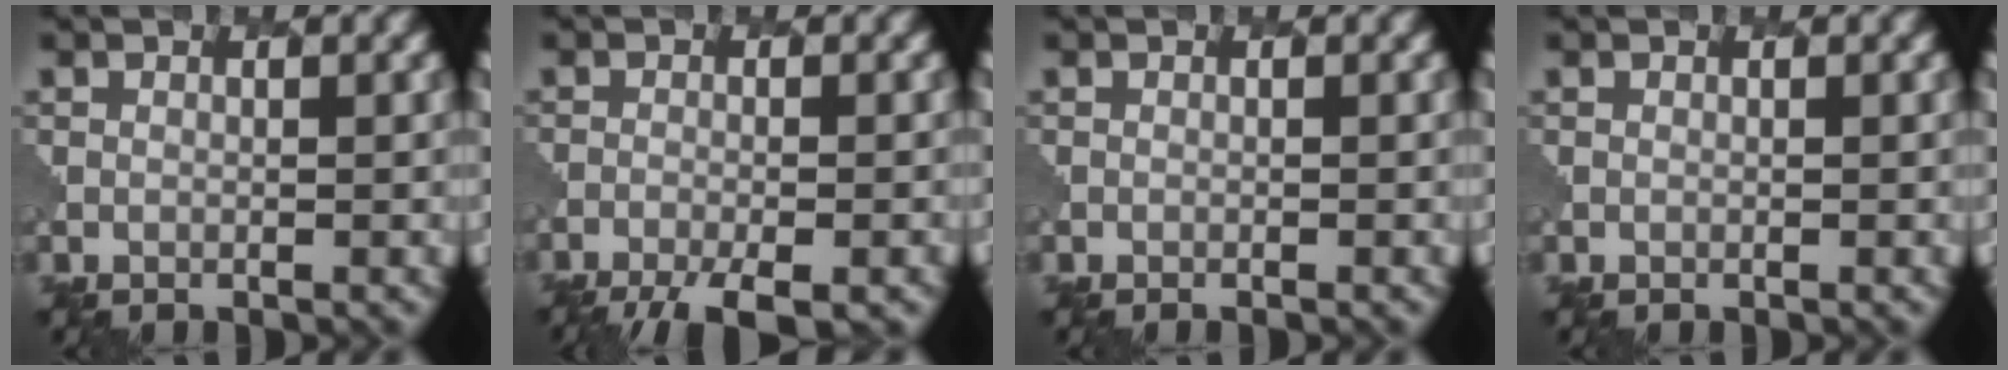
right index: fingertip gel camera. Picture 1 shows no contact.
{"total": 6.1, "force": [-4.9, 1.3, 3.5], "torque": [-0.060, -0.018, -0.074]}
{"total": 0.6, "force": [-0.5, 0.2, 0.3], "torque": [0.006, 0.002, -0.002]}
{"total": 0.0}